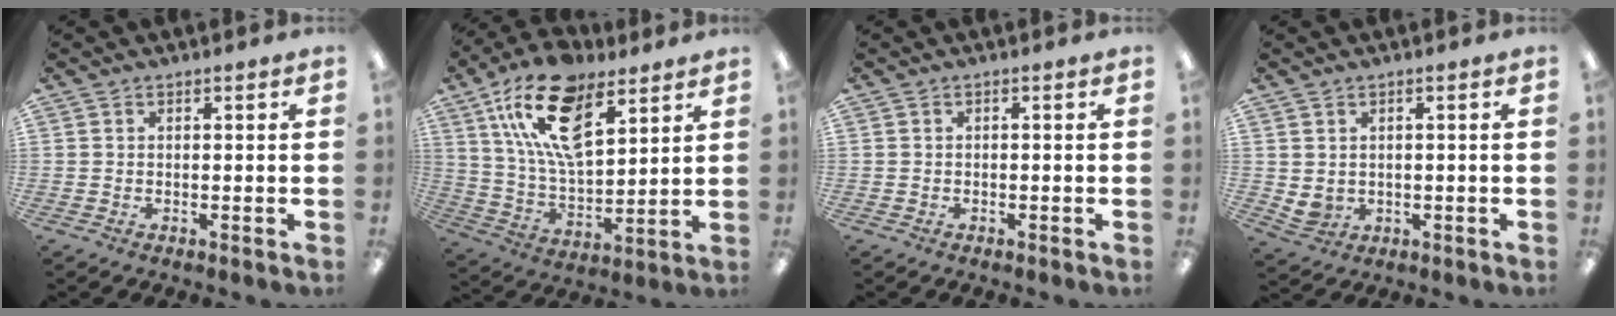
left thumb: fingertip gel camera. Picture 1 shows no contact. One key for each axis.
{"total": 19.7, "fx": 11.1, "fy": 9.3, "fz": 13.4, "tx": -0.255, "ty": -0.047, "tz": 0.193}
{"total": 0.0}
{"total": 2.4, "fx": 1.0, "fy": 2.1, "fz": 0.8, "tx": -0.025, "ty": -0.009, "tz": 0.019}